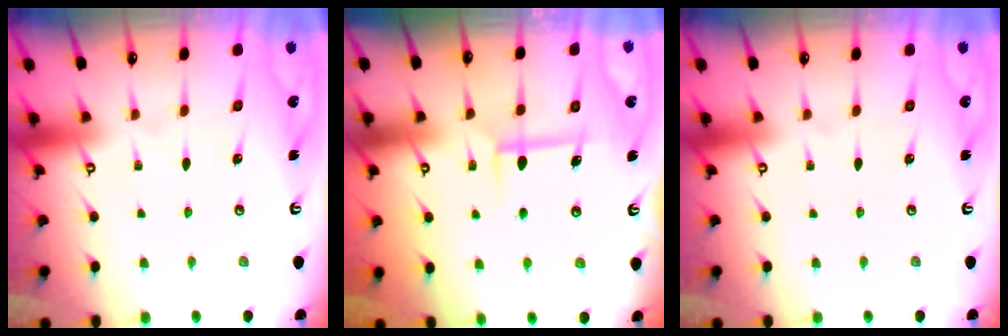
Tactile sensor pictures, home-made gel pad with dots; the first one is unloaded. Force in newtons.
{"total": 6.2, "press": 6.2, "slide": 0.2}
{"total": 0.0}